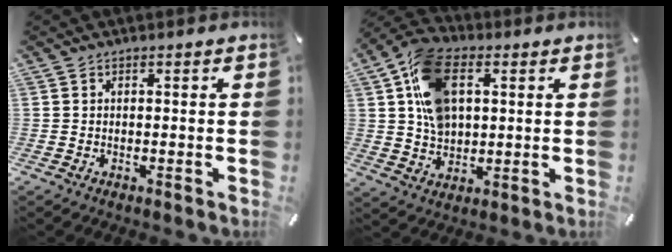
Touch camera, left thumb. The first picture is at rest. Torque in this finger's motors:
{"motor_torque": [2.01, 2.75, 1.39, -1.15, 0.54]}